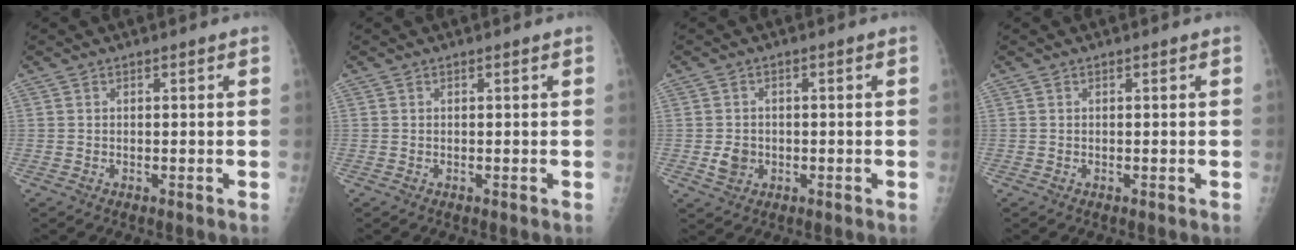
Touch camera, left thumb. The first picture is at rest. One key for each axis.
{"total": 0.0}
{"total": 3.3, "fx": -0.8, "fy": 2.9, "fz": 1.5, "tx": -0.015, "ty": 0.002, "tz": -0.007}
{"total": 0.0}